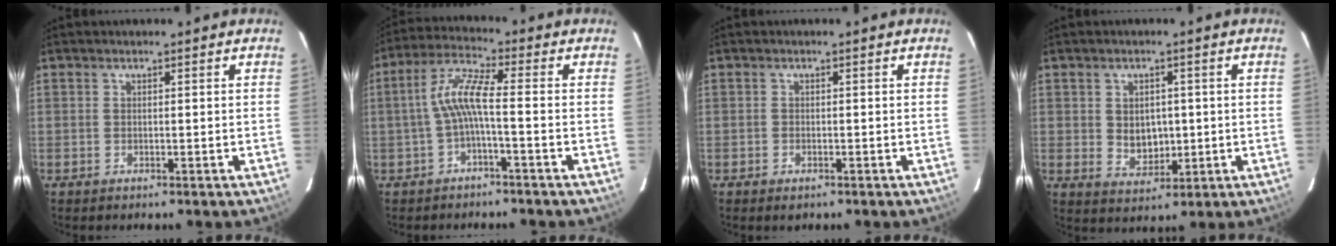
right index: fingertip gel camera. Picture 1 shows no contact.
{"total": 6.3, "force": [-1.6, 0.5, 6.0], "torque": [-0.143, 0.015, -0.030]}
{"total": 1.2, "force": [-0.8, 0.7, 0.5], "torque": [-0.009, -0.003, -0.015]}
{"total": 5.5, "force": [0.2, 4.4, 3.3], "torque": [-0.054, -0.002, 0.017]}